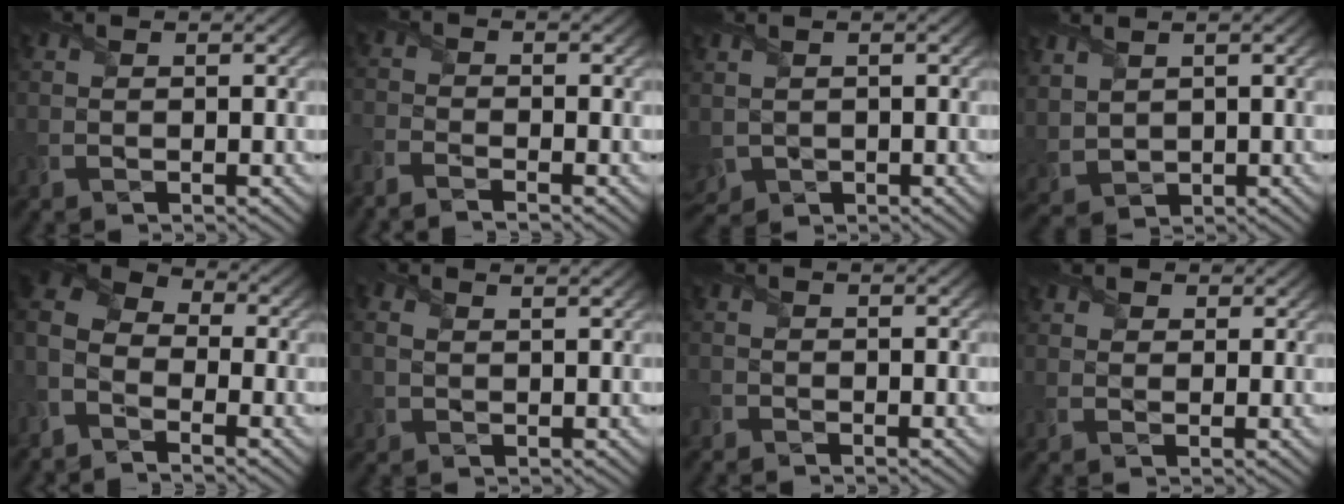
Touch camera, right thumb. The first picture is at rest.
{"total": 3.0, "force": [-2.7, 0.5, 1.2], "torque": [-0.031, -0.007, -0.067]}
{"total": 3.4, "force": [0.1, 3.0, 1.7], "torque": [-0.071, -0.013, 0.002]}
{"total": 3.8, "force": [2.0, 2.6, 2.0], "torque": [-0.084, -0.003, 0.047]}
{"total": 7.9, "force": [-3.3, 5.2, 4.9], "torque": [-0.132, -0.004, -0.074]}
{"total": 2.3, "force": [1.0, 1.3, 1.6], "torque": [-0.045, 0.000, 0.022]}
{"total": 1.4, "force": [-1.2, 0.6, 0.2], "torque": [-0.007, -0.005, -0.028]}
{"total": 2.2, "force": [1.4, 1.6, 0.6], "torque": [-0.017, -0.002, 0.021]}